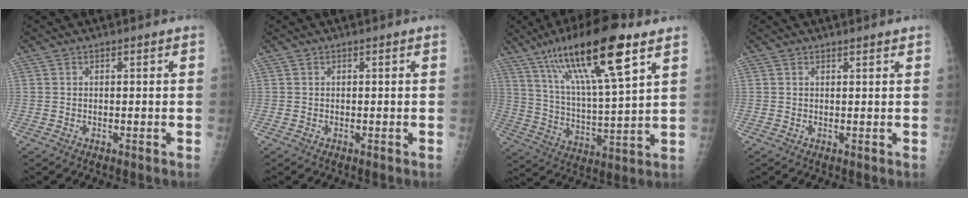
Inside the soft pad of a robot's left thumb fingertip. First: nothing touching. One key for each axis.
{"total": 0.0}
{"total": 20.5, "fx": 11.5, "fy": 3.9, "fz": 16.5, "tx": -0.285, "ty": -0.034, "tz": 0.207}
{"total": 1.0, "fx": 0.9, "fy": 0.1, "fz": 0.5, "tx": -0.004, "ty": -0.002, "tz": 0.013}